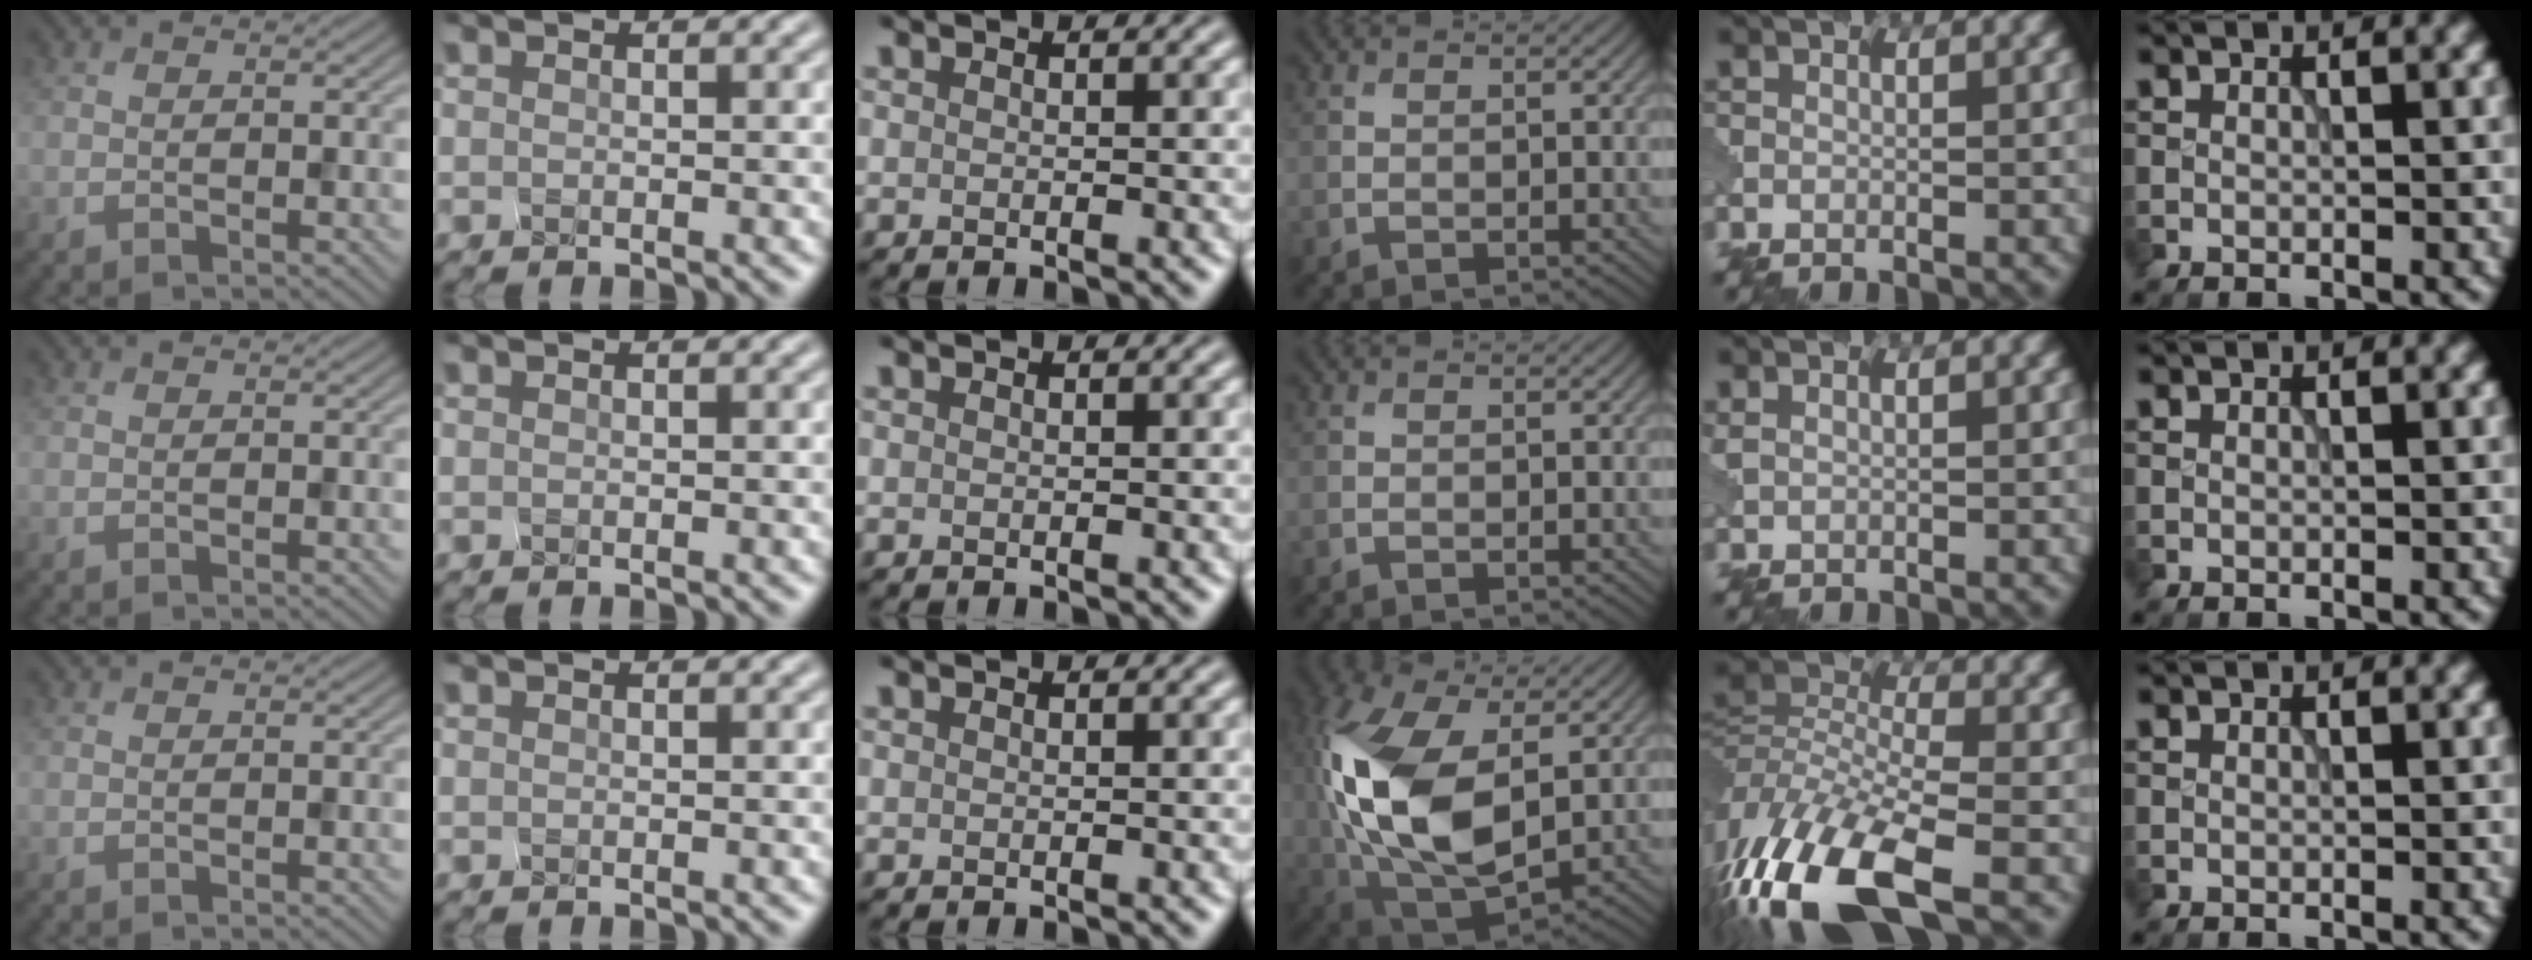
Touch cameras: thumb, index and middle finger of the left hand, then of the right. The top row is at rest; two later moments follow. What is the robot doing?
{"motion": "squeeze", "object": "clothespin"}